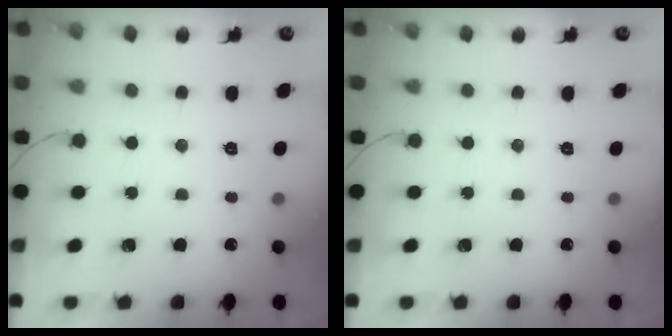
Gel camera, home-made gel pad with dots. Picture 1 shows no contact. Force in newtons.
{"total": 0.0}